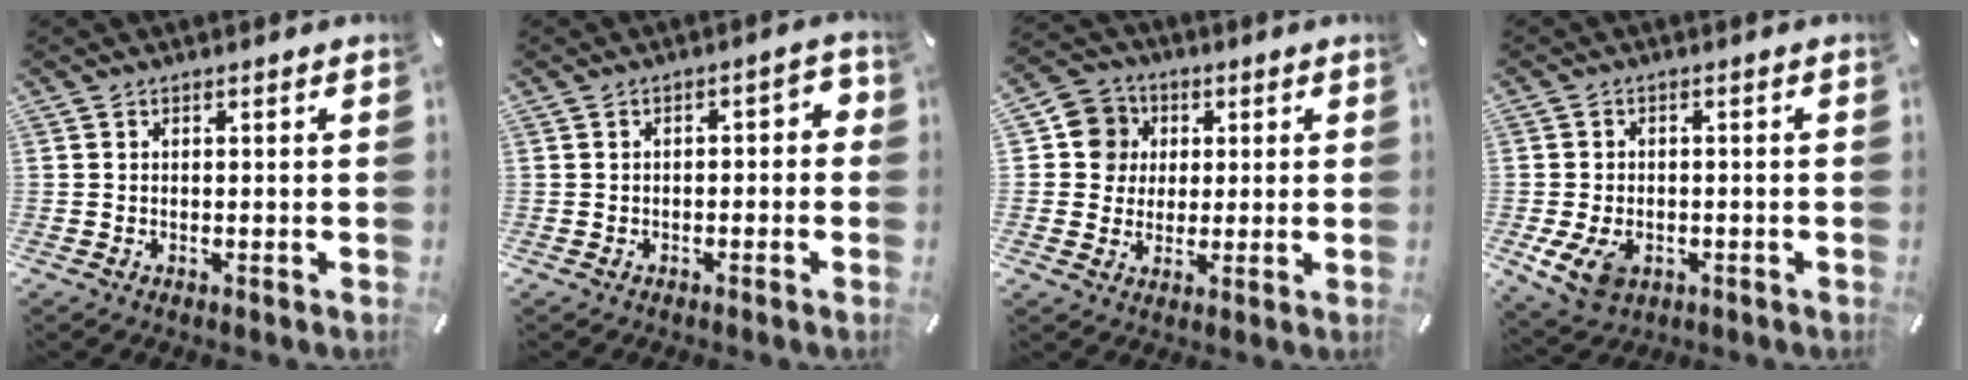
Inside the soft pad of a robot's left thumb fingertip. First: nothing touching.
{"total": 3.2, "force": [-1.7, 1.6, 2.2], "torque": [-0.038, 0.016, -0.034]}
{"total": 8.8, "force": [1.1, 8.5, 1.8], "torque": [-0.020, 0.001, 0.023]}
{"total": 6.5, "force": [-2.2, 4.9, 3.6], "torque": [-0.075, 0.005, -0.040]}